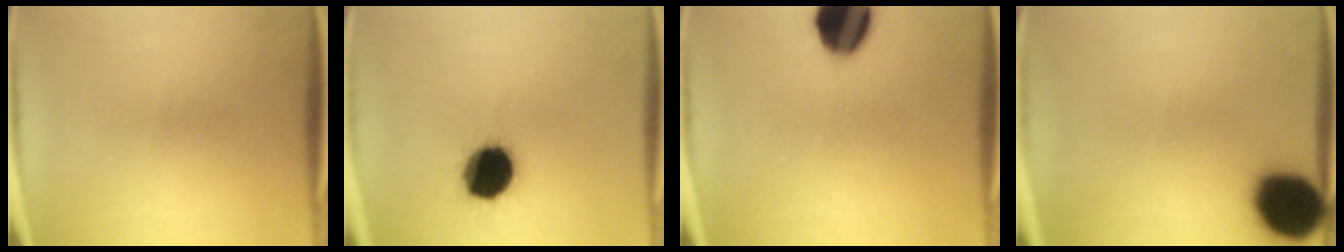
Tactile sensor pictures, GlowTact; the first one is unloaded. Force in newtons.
{"total": 16.2}
{"total": 13.8}
{"total": 17.6}